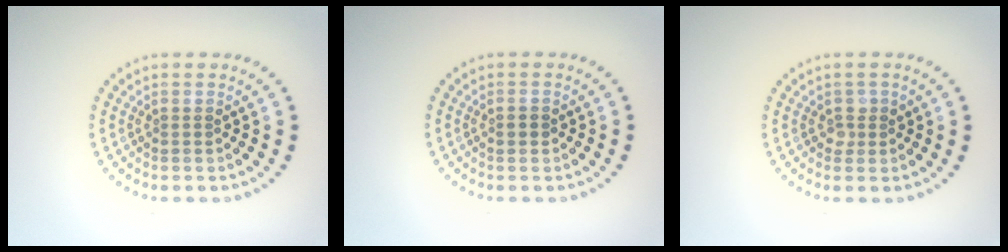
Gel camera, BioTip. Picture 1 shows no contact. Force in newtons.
{"total": 1.2, "press": 1.2, "slide": 0.1}
{"total": 1.2, "press": 1.1, "slide": 0.5}